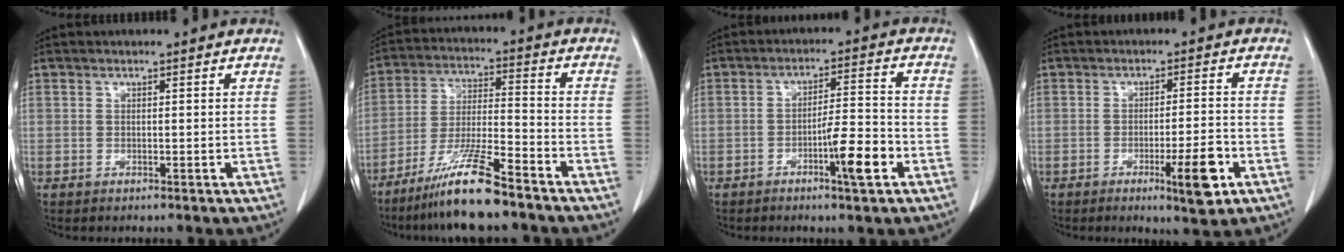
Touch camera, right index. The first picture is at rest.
{"total": 11.7, "force": [-8.9, 0.3, 7.6], "torque": [-0.148, -0.027, -0.167]}
{"total": 7.3, "force": [-3.3, 0.5, 6.5], "torque": [-0.104, 0.004, -0.053]}
{"total": 7.1, "force": [-3.2, 0.7, 6.3], "torque": [-0.091, -0.007, -0.044]}